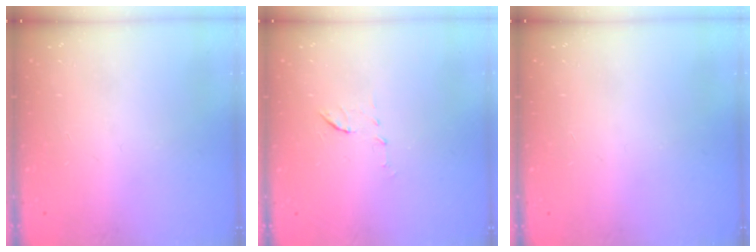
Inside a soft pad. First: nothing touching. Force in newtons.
{"total": 5.7, "press": 5.6, "slide": 1.3}
{"total": 0.0}